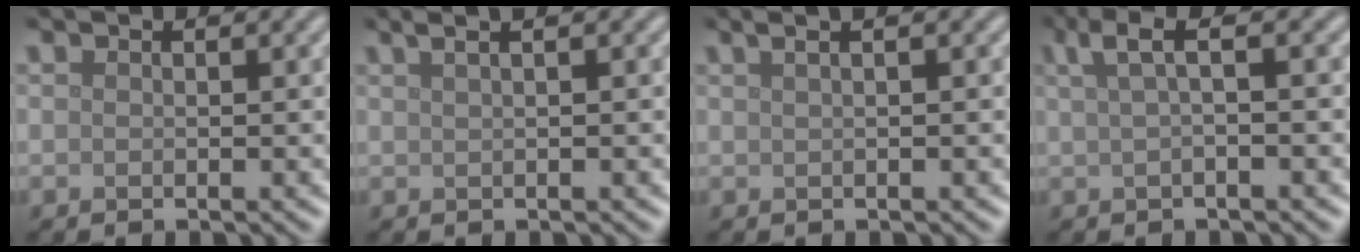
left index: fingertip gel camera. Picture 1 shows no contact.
{"total": 4.5, "force": [2.4, 2.2, 3.1], "torque": [-0.019, 0.035, 0.008]}
{"total": 3.9, "force": [2.0, 2.0, 2.8], "torque": [-0.018, 0.027, 0.003]}
{"total": 2.9, "force": [0.9, 0.8, 2.6], "torque": [-0.044, 0.007, 0.016]}